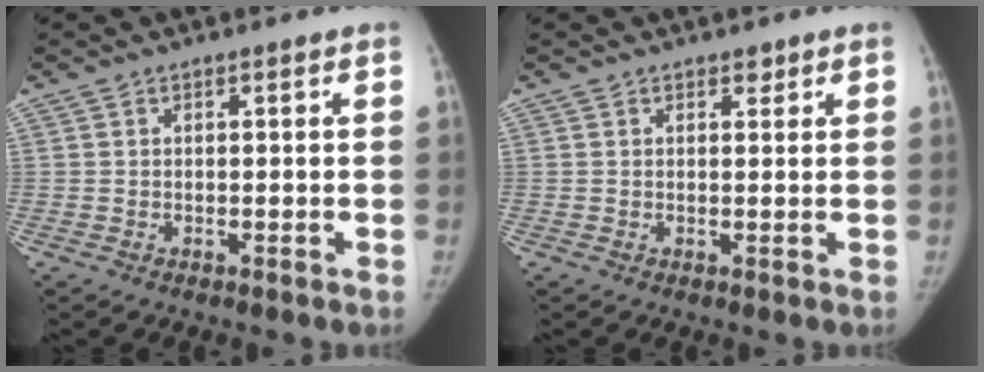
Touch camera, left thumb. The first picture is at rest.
{"total": 1.0, "force": [0.7, 0.7, 0.3], "torque": [0.007, -0.005, 0.008]}